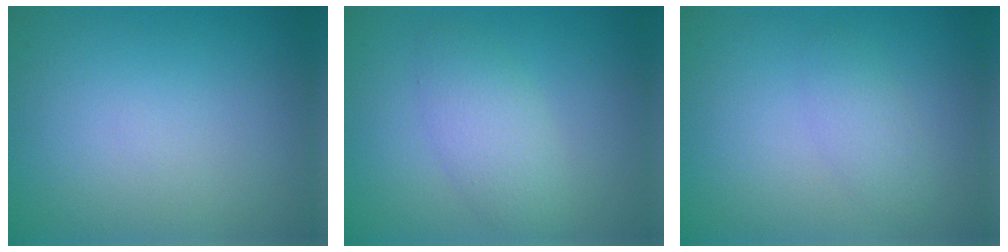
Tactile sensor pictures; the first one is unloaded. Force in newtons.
{"total": 2.6, "press": 2.6, "slide": 0.3}
{"total": 1.7, "press": 1.7, "slide": 0.1}